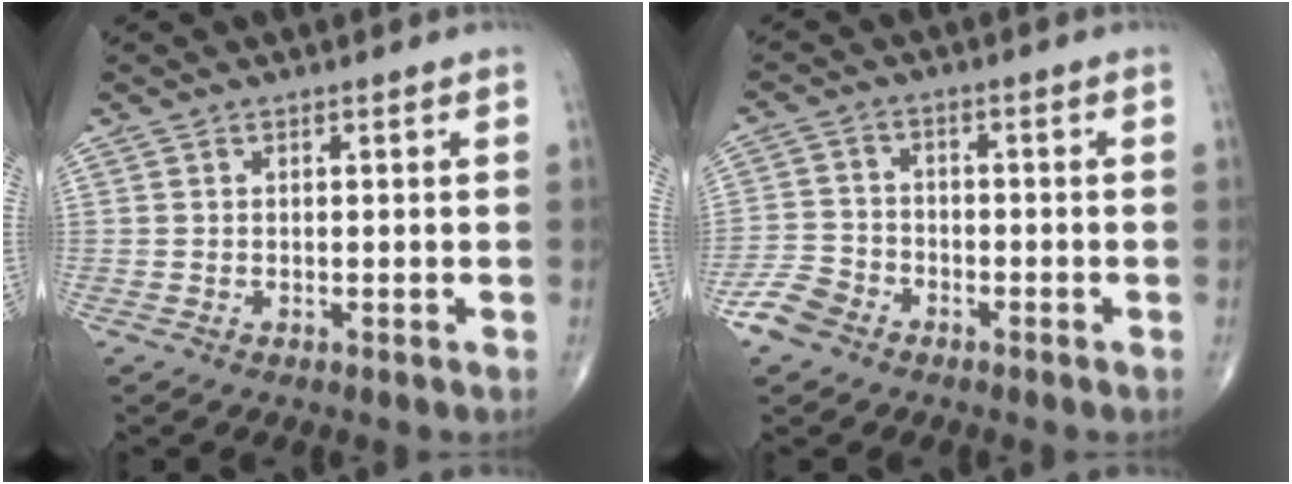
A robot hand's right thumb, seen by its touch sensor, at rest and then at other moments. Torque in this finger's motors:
{"motor_torque": [2.72, 2.26, 0.35, -0.86, 0.00]}